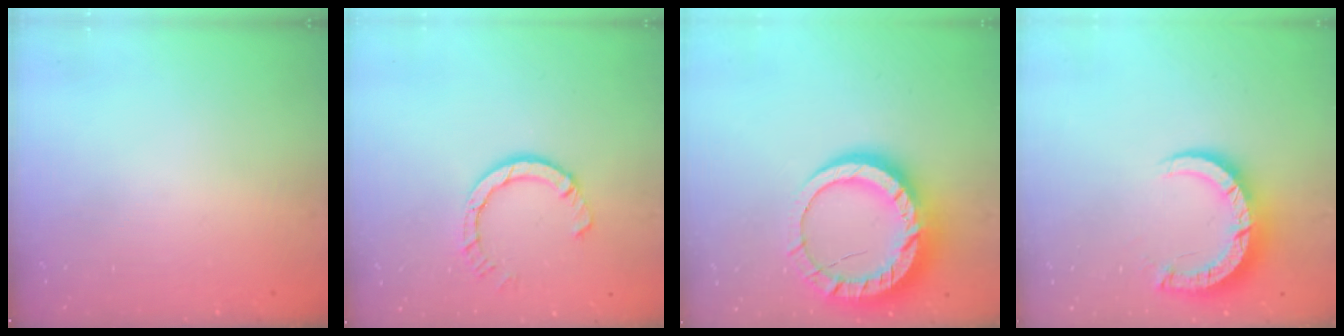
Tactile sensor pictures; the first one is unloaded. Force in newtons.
{"total": 6.8, "press": 6.7, "slide": 0.7}
{"total": 17.9, "press": 17.9, "slide": 1.4}
{"total": 8.9, "press": 8.9, "slide": 0.9}